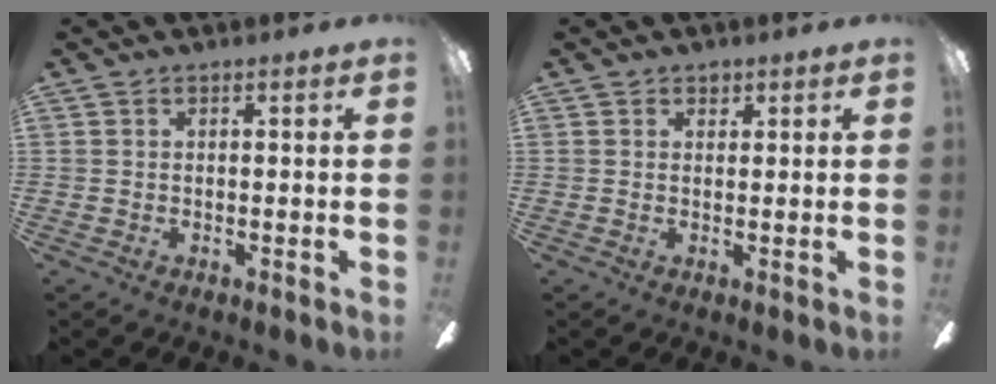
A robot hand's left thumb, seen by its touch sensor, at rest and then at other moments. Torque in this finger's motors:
{"motor_torque": [0.12, -0.02, 0.34, -0.10, 0.01]}